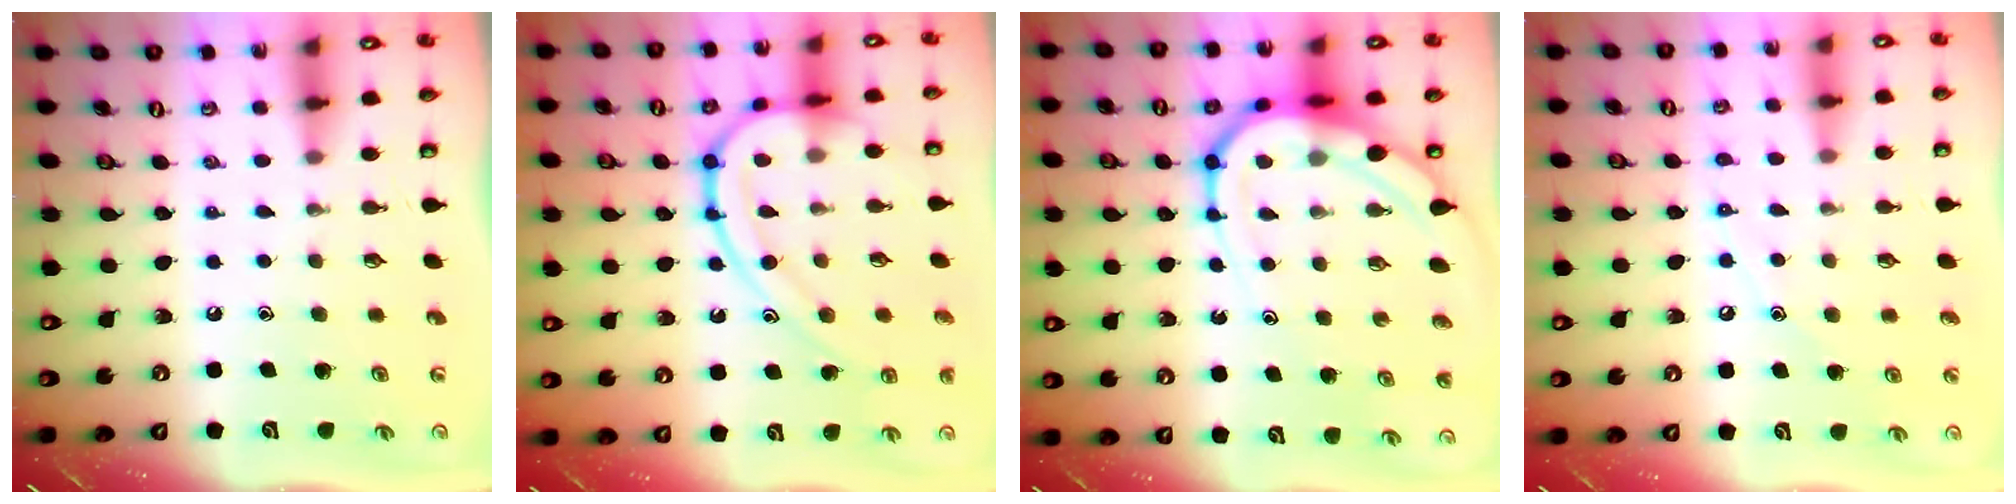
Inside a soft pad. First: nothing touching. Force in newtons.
{"total": 15.2, "press": 15.2, "slide": 0.8}
{"total": 12.9, "press": 12.9, "slide": 1.2}
{"total": 6.1, "press": 6.1, "slide": 0.4}